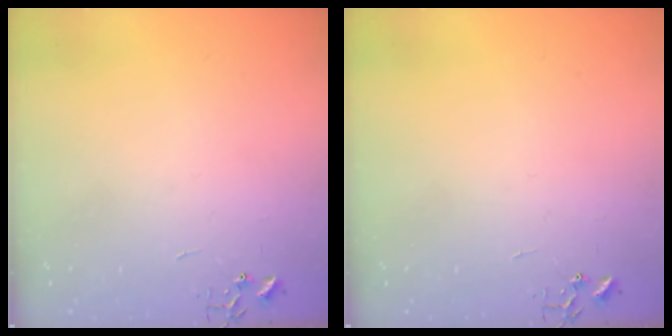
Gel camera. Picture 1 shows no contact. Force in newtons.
{"total": 0.0}